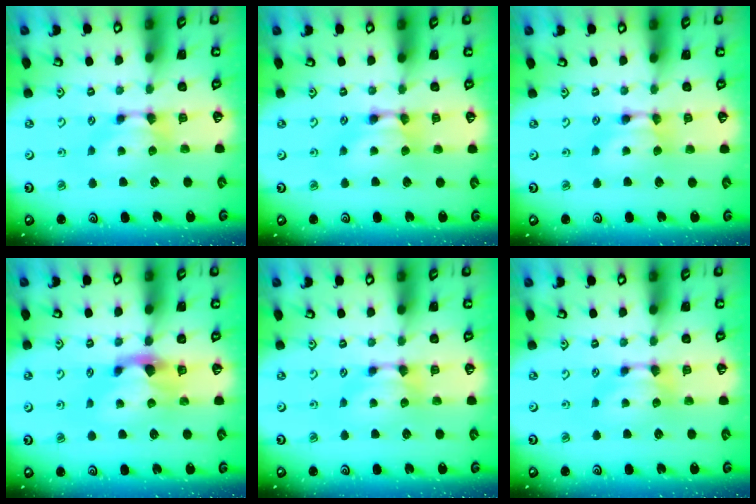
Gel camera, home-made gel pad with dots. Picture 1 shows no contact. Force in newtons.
{"total": 1.9, "press": 1.9, "slide": 0.1}
{"total": 1.7, "press": 1.7, "slide": 0.2}
{"total": 2.1, "press": 1.7, "slide": 1.2}
{"total": 0.0}
{"total": 0.0}